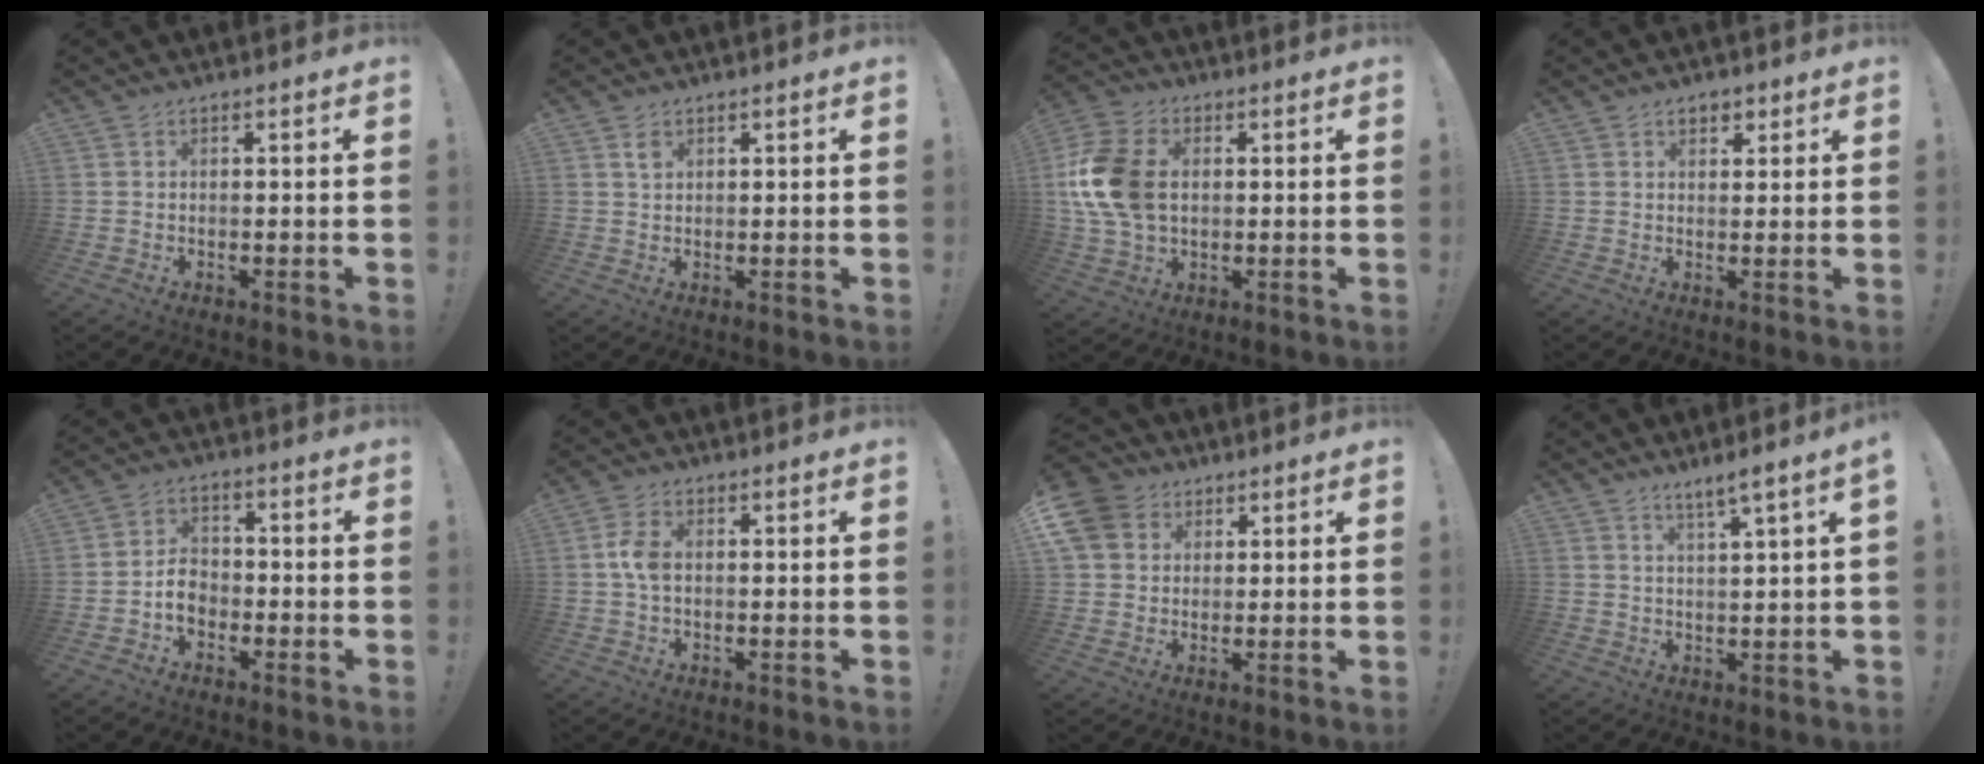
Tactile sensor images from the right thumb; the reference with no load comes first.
{"total": 1.7, "force": [1.0, 1.0, 1.0], "torque": [-0.005, -0.007, 0.014]}
{"total": 16.0, "force": [1.4, 11.5, 11.1], "torque": [-0.236, 0.004, 0.026]}
{"total": 3.0, "force": [1.6, 2.2, 1.2], "torque": [-0.012, -0.002, 0.026]}
{"total": 6.0, "force": [-2.3, 4.7, 3.0], "torque": [-0.040, 0.014, -0.042]}
{"total": 5.2, "force": [0.0, 3.0, 4.2], "torque": [-0.085, 0.007, -0.002]}
{"total": 9.2, "force": [3.5, 7.7, 3.7], "torque": [-0.064, -0.011, 0.072]}
{"total": 4.4, "force": [2.8, -0.9, 3.2], "torque": [-0.056, -0.017, 0.044]}